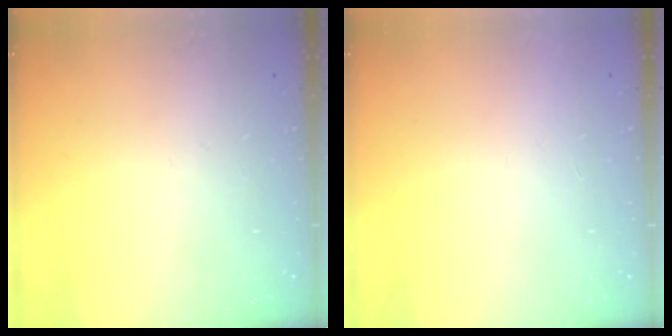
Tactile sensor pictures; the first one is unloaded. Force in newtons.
{"total": 1.5, "press": 1.5, "slide": 0.1}